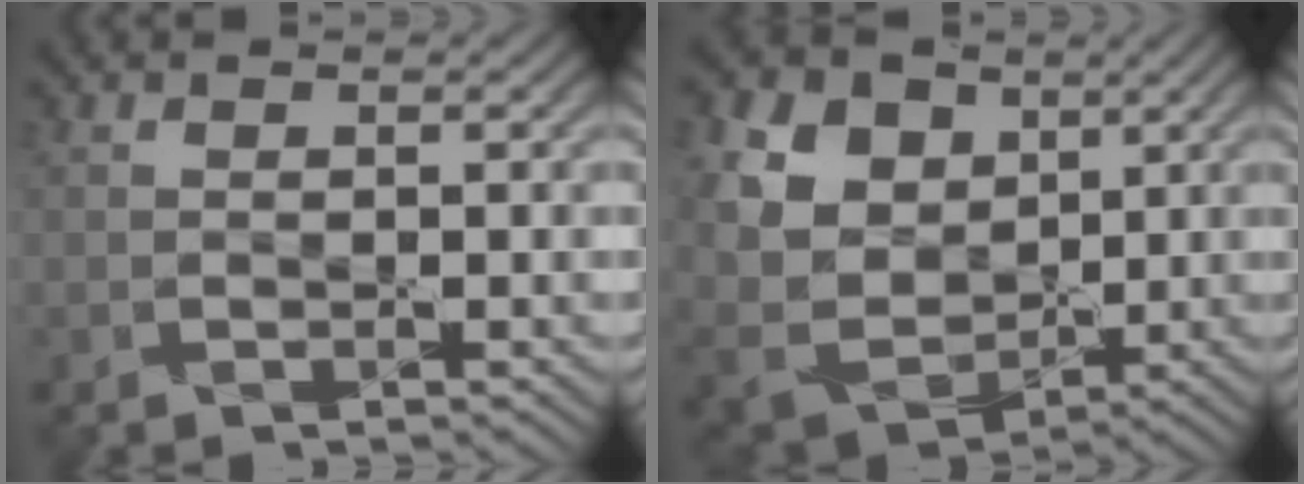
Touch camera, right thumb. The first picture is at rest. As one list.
[{"total": 13.3, "force": [5.1, 10.1, 7.0], "torque": [-0.199, 0.021, 0.104]}]